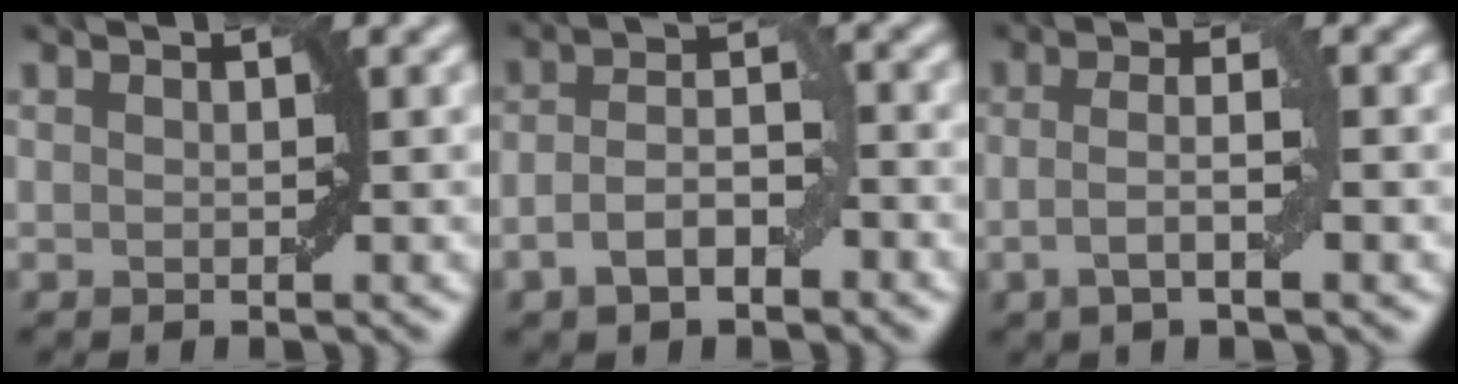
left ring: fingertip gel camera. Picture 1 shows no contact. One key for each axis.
{"total": 4.3, "fx": -1.9, "fy": 2.1, "fz": 3.3, "tx": -0.060, "ty": 0.008, "tz": -0.037}
{"total": 3.3, "fx": -0.7, "fy": 0.7, "fz": 3.1, "tx": -0.059, "ty": -0.001, "tz": -0.018}